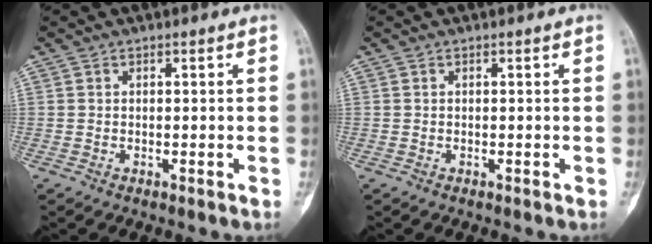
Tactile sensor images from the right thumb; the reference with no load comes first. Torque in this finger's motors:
{"motor_torque": [0.08, 0.03, 0.02, -0.05, 0.02]}